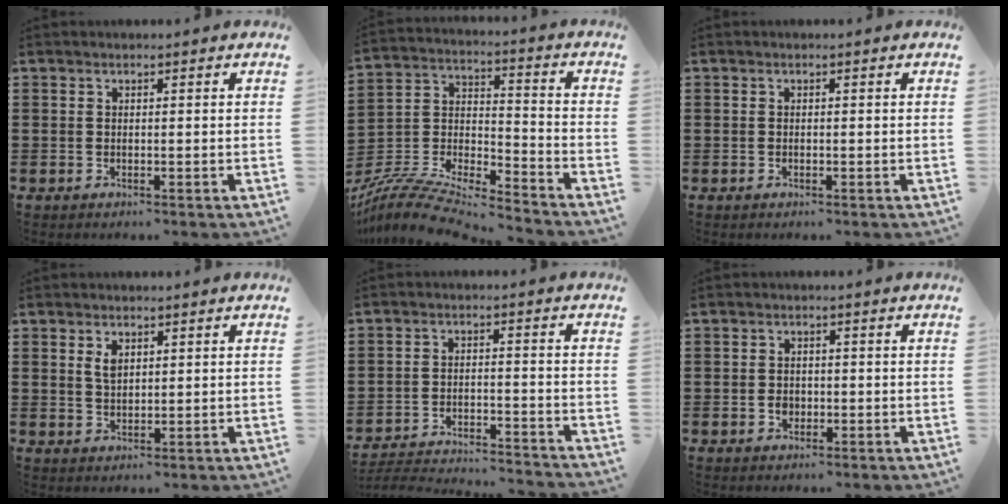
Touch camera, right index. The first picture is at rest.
{"total": 9.5, "force": [-8.8, 1.0, 3.3], "torque": [-0.075, 0.001, -0.182]}
{"total": 0.0}
{"total": 2.4, "force": [1.1, 1.2, 1.7], "torque": [-0.038, 0.004, 0.020]}
{"total": 4.0, "force": [-4.0, 0.0, 0.7], "torque": [-0.024, -0.002, -0.087]}
{"total": 1.9, "force": [-0.5, 1.5, 1.0], "torque": [-0.022, 0.003, -0.011]}